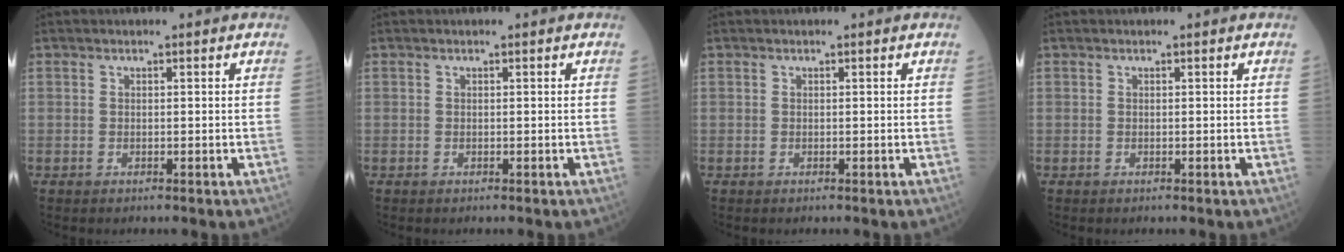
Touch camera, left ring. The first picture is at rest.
{"total": 0.0}
{"total": 0.0}
{"total": 0.0}